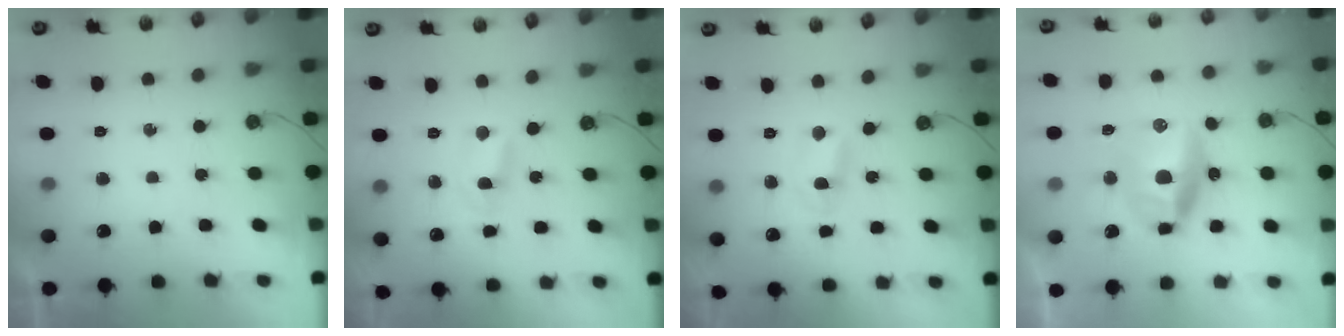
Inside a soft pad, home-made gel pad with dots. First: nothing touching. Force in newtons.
{"total": 1.4, "press": 1.4, "slide": 0.2}
{"total": 1.3, "press": 1.3, "slide": 0.2}
{"total": 12.2, "press": 12.1, "slide": 1.2}